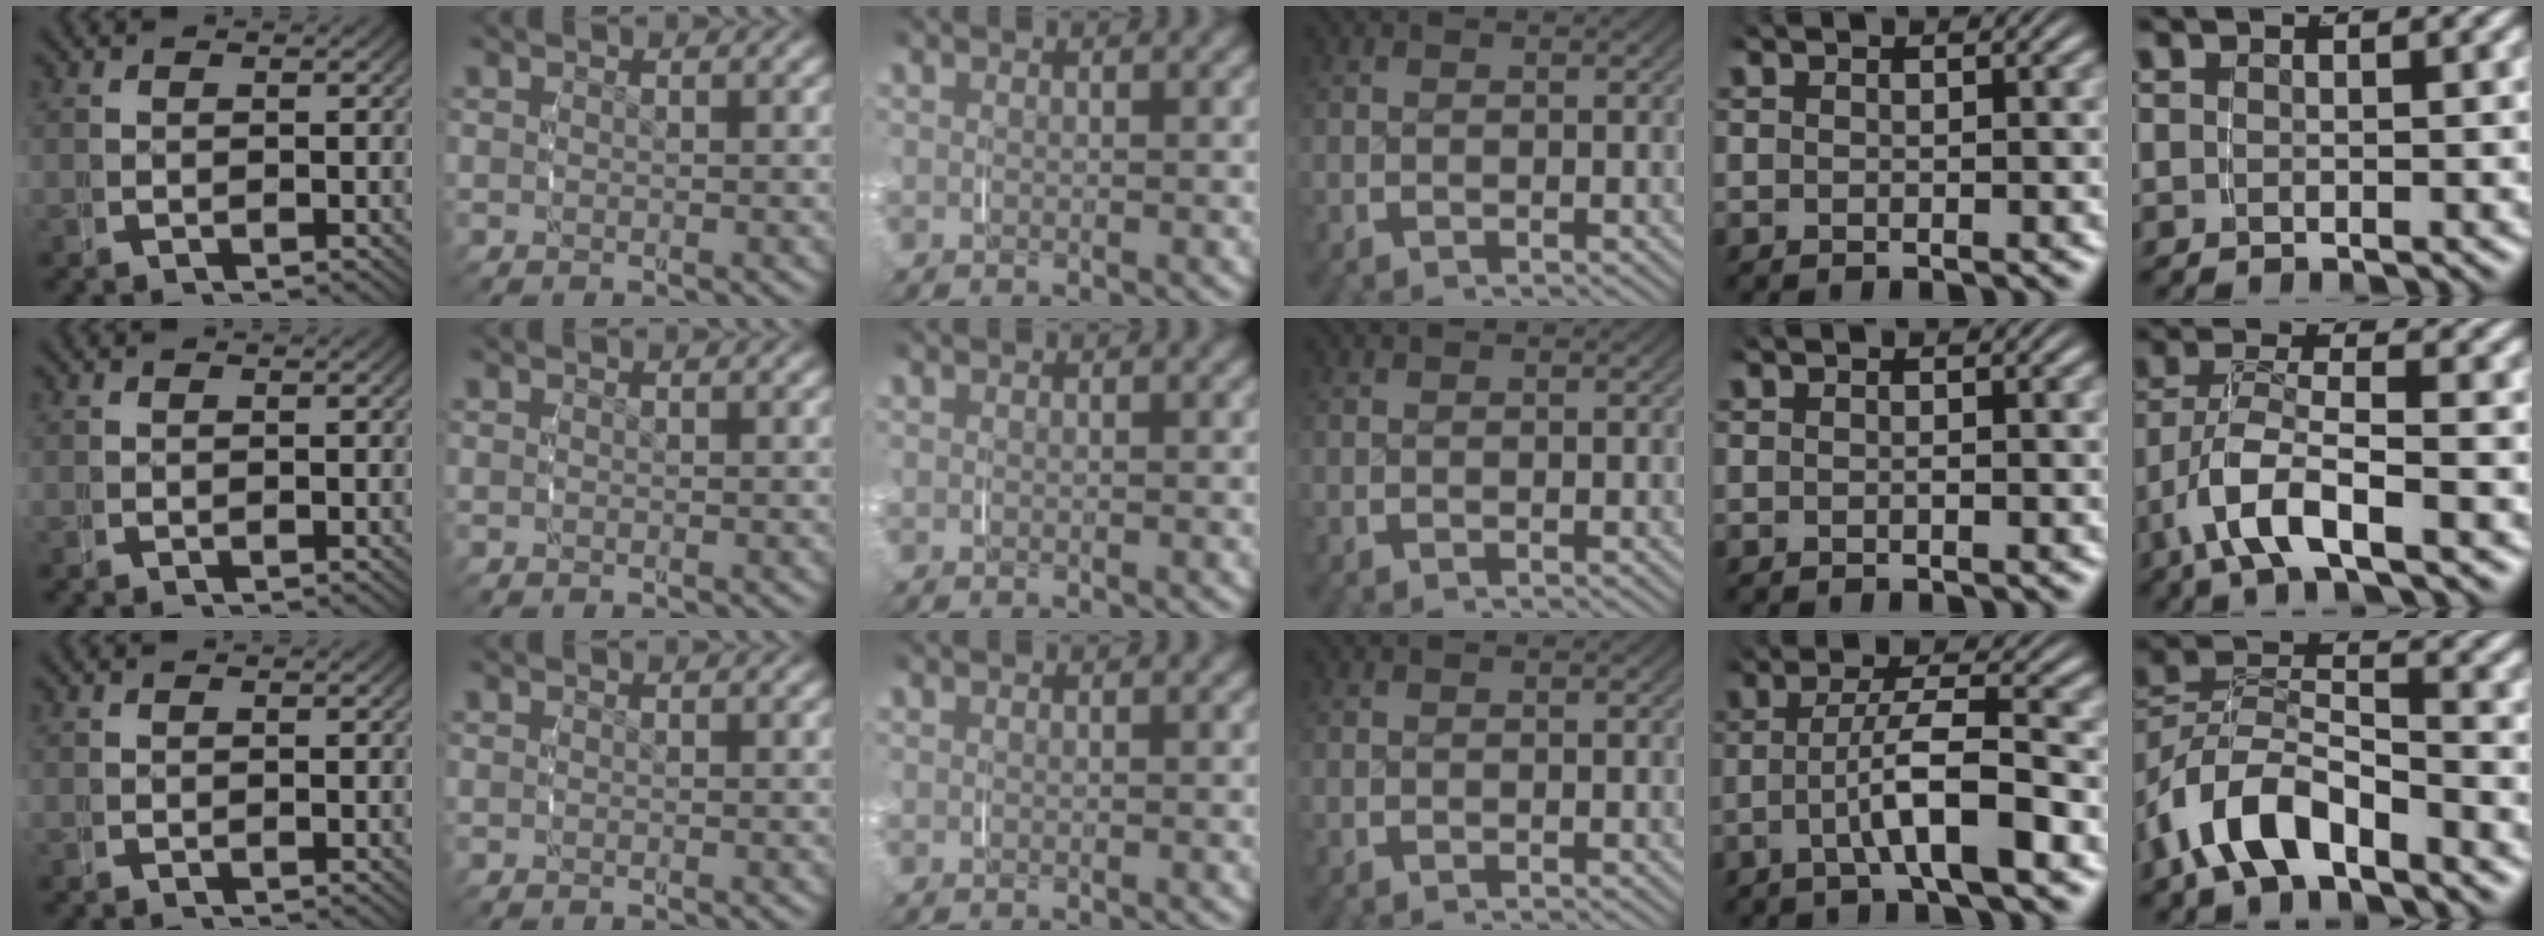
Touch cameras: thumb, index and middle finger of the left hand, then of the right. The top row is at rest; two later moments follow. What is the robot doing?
{"motion": "grasp_and_lifting", "object": "string"}